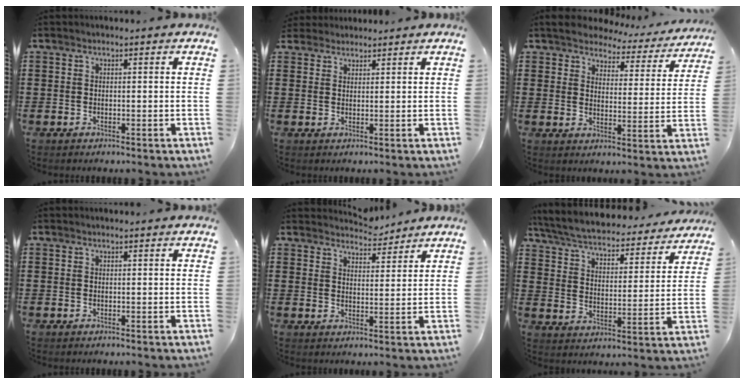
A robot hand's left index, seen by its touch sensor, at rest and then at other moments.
{"total": 1.9, "force": [1.8, 0.5, -0.1], "torque": [-0.003, 0.003, 0.037]}
{"total": 4.2, "force": [4.1, 0.8, 0.5], "torque": [-0.036, -0.026, 0.068]}
{"total": 0.0}
{"total": 4.2, "force": [4.1, 0.5, 0.2], "torque": [-0.008, -0.021, 0.075]}
{"total": 5.2, "force": [5.0, 0.4, 1.5], "torque": [-0.055, -0.035, 0.080]}